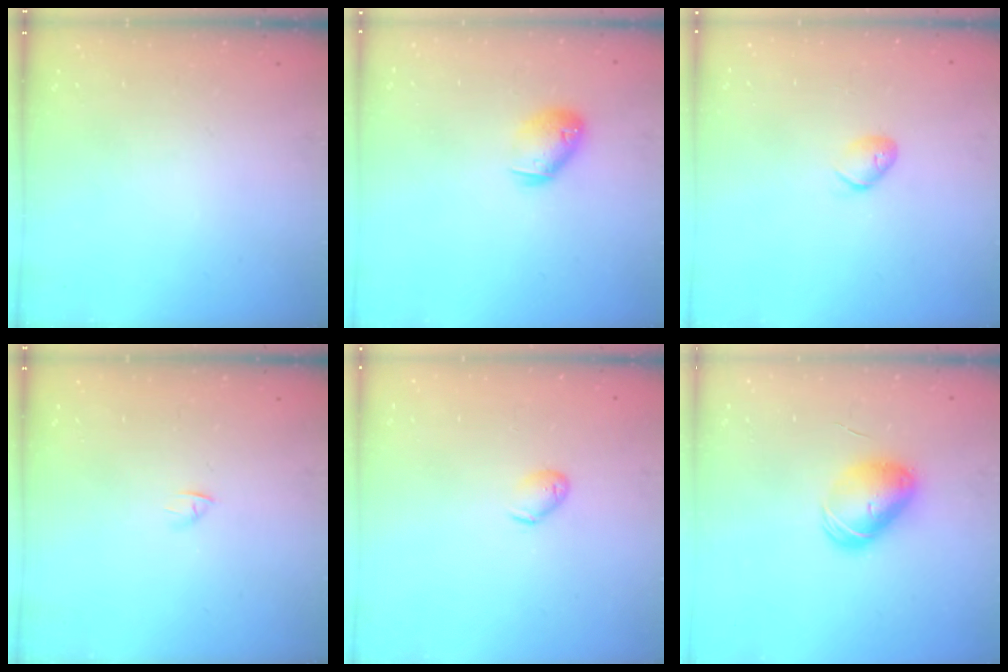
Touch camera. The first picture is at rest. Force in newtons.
{"total": 9.7, "press": 9.5, "slide": 1.6}
{"total": 6.3, "press": 6.2, "slide": 1.2}
{"total": 2.4, "press": 2.3, "slide": 0.7}
{"total": 5.7, "press": 5.6, "slide": 1.2}
{"total": 9.2, "press": 9.0, "slide": 1.7}